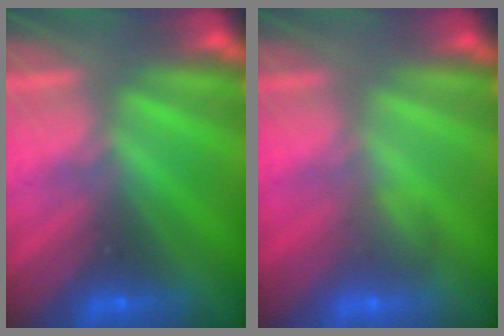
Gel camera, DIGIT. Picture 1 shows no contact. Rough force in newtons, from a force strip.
{"total": 2.8}